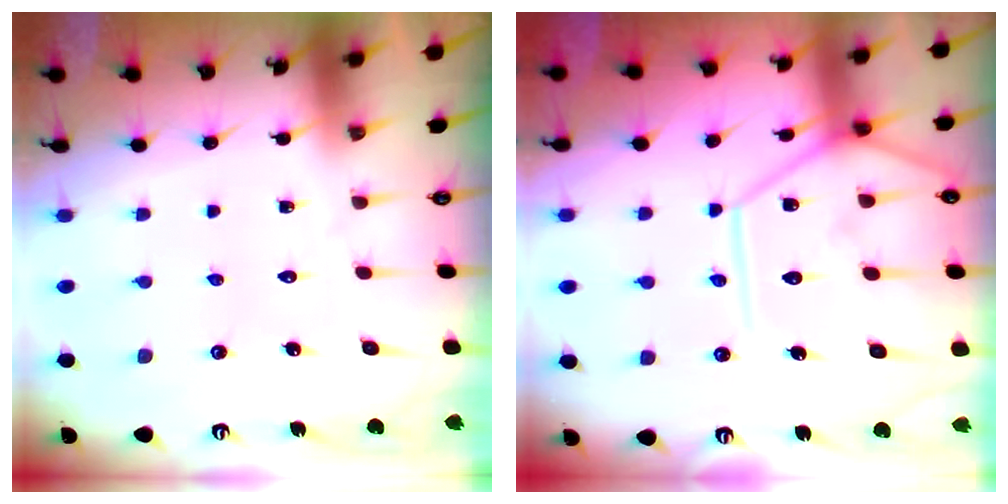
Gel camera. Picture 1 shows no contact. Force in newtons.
{"total": 14.2, "press": 14.1, "slide": 1.4}